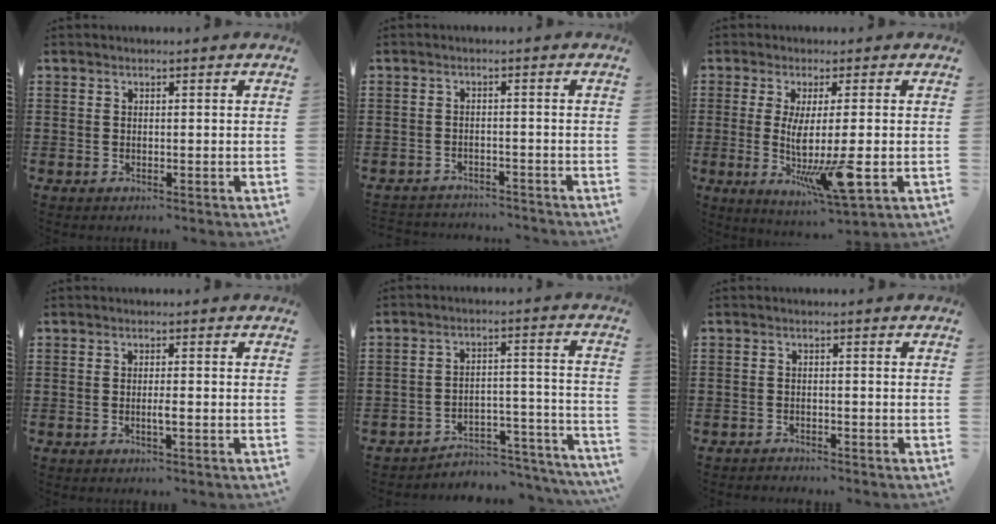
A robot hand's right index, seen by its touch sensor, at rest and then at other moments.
{"total": 2.4, "force": [-2.4, 0.2, -0.2], "torque": [-0.004, 0.001, -0.053]}
{"total": 9.0, "force": [-1.1, 0.9, 8.9], "torque": [-0.184, -0.030, -0.023]}
{"total": 1.6, "force": [-0.4, 0.0, 1.5], "torque": [-0.034, -0.006, -0.009]}
{"total": 3.8, "force": [-3.5, 1.1, 1.1], "torque": [-0.023, 0.002, -0.076]}
{"total": 1.3, "force": [-1.2, 0.2, -0.1], "torque": [-0.003, 0.004, -0.028]}